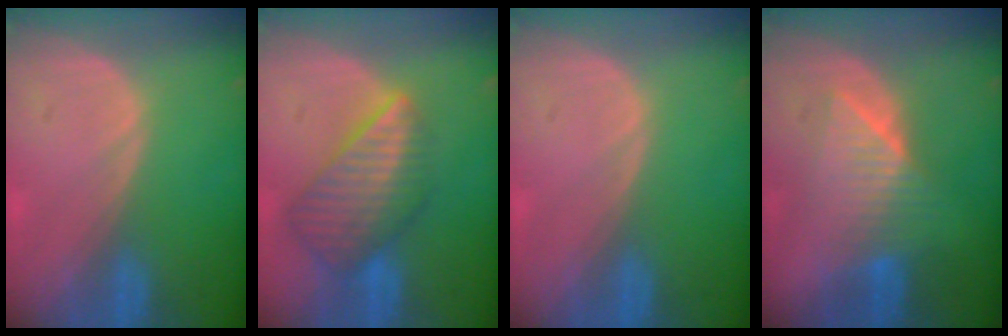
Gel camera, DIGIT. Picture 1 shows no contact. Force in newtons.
{"total": 8.6, "press": 7.5, "slide": 4.1}
{"total": 0.0}
{"total": 6.4, "press": 6.3, "slide": 0.3}